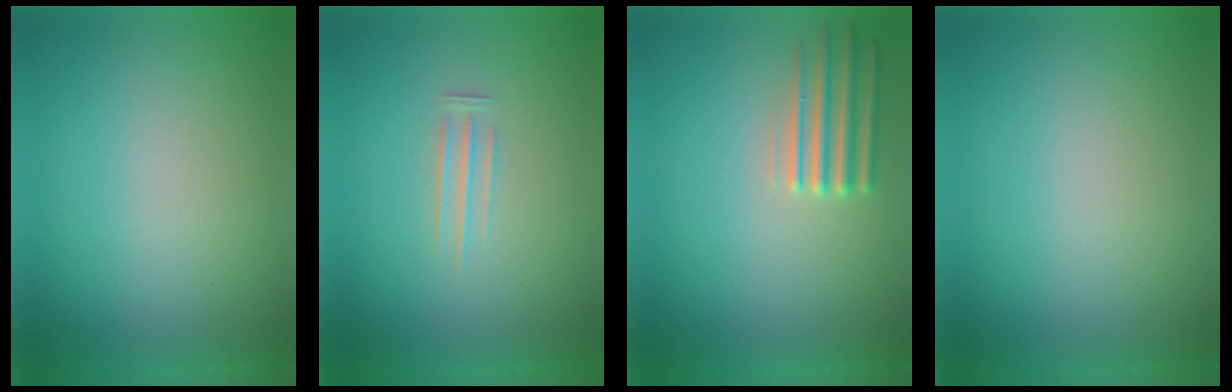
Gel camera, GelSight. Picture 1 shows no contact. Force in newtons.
{"total": 1.9}
{"total": 2.3}
{"total": 0.0}